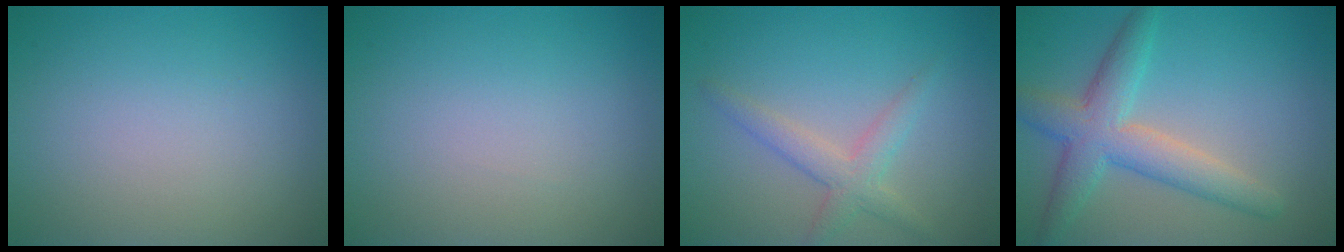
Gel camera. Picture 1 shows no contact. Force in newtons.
{"total": 0.0}
{"total": 2.6, "press": 2.6, "slide": 0.2}
{"total": 5.2, "press": 5.2, "slide": 0.2}